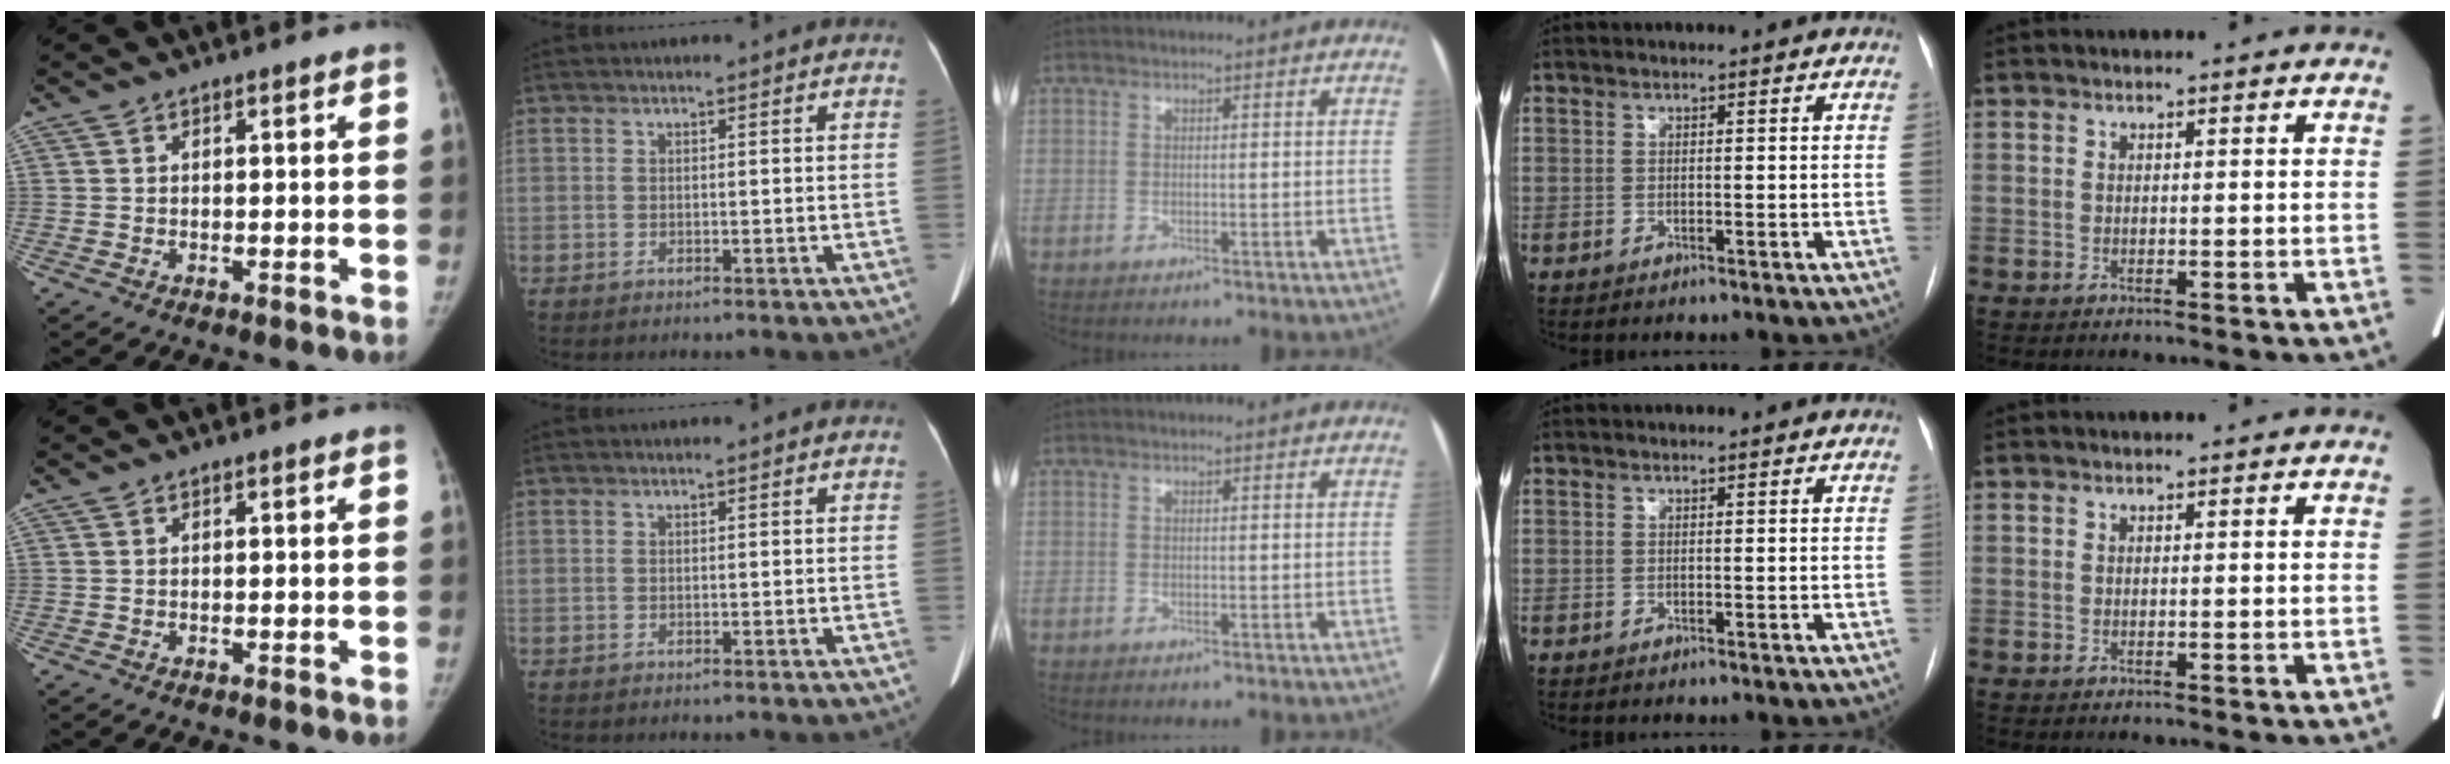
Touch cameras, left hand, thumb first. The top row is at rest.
{}